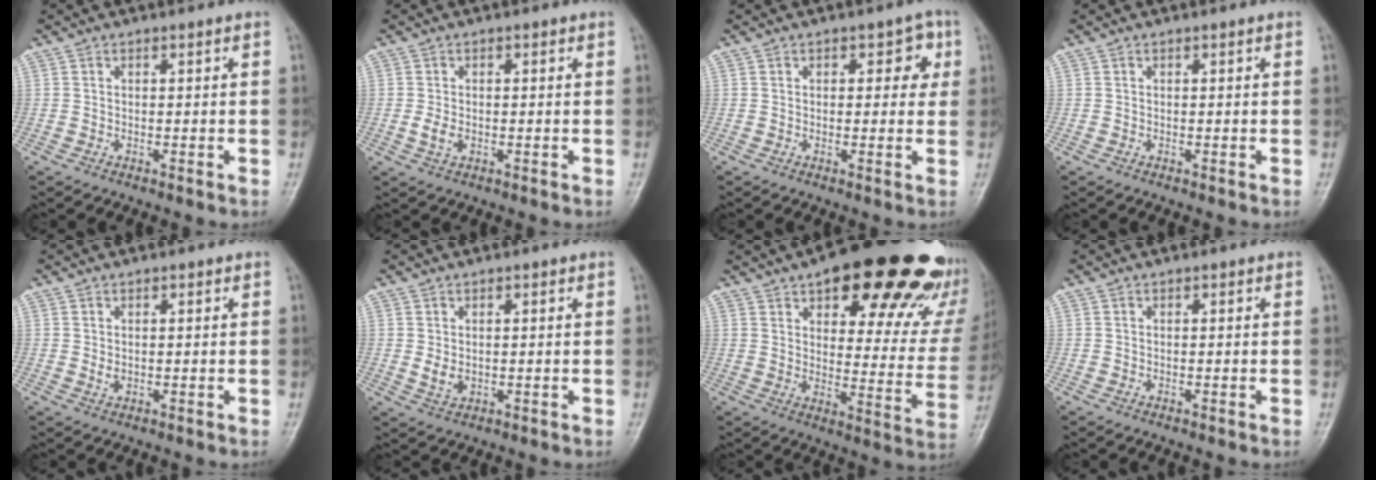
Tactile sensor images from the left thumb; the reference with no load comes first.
{"total": 2.3, "force": [-0.4, 1.6, 1.6], "torque": [-0.030, -0.001, -0.010]}
{"total": 4.4, "force": [1.3, 2.8, 3.1], "torque": [-0.002, 0.000, 0.008]}
{"total": 0.0}
{"total": 1.3, "force": [0.3, 1.0, 0.8], "torque": [-0.010, -0.003, 0.008]}
{"total": 2.5, "force": [0.3, 1.9, 1.6], "torque": [-0.021, -0.008, 0.011]}
{"total": 30.3, "force": [19.2, 11.5, 20.4], "torque": [-0.231, -0.057, 0.251]}
{"total": 0.0}